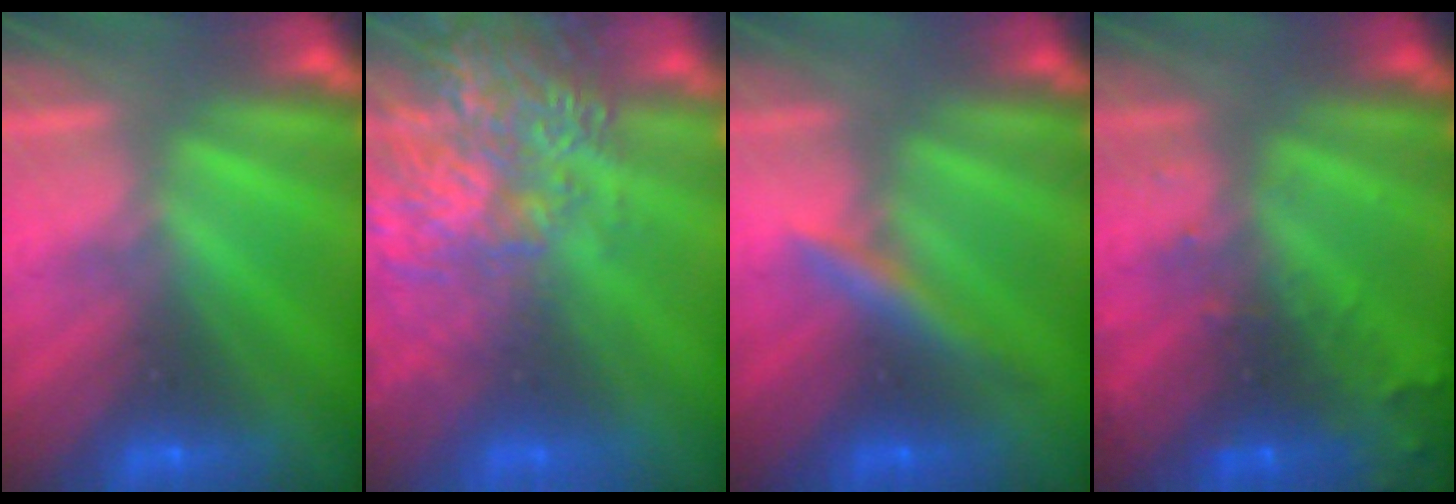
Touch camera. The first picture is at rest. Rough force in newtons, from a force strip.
{"total": 5.5}
{"total": 2.9}
{"total": 12.7}